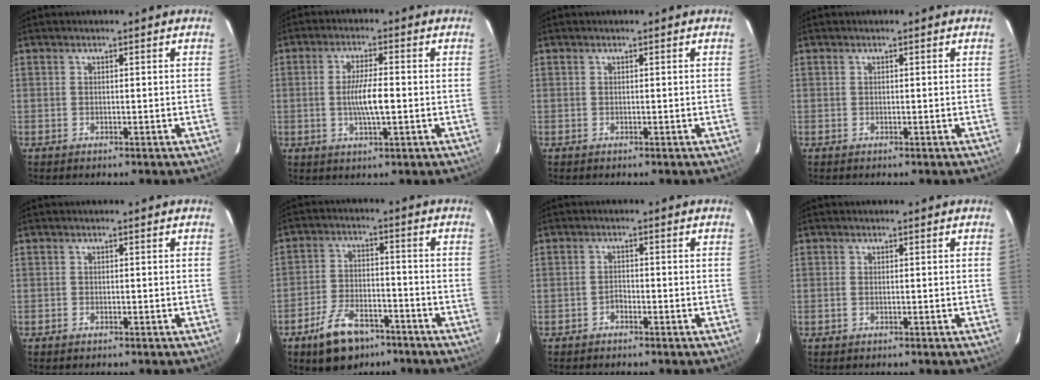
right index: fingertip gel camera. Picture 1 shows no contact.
{"total": 6.2, "force": [-0.8, 1.2, 6.0], "torque": [-0.112, -0.002, -0.011]}
{"total": 0.0}
{"total": 0.0}
{"total": 0.5, "force": [-0.5, 0.3, 0.1], "torque": [-0.002, 0.002, -0.009]}
{"total": 10.9, "force": [-7.3, 5.6, 5.7], "torque": [-0.130, 0.008, -0.119]}
{"total": 1.4, "force": [-1.1, 0.7, 0.4], "torque": [-0.009, 0.004, -0.021]}
{"total": 0.7, "force": [-0.1, 0.4, 0.6], "torque": [-0.015, -0.001, -0.004]}